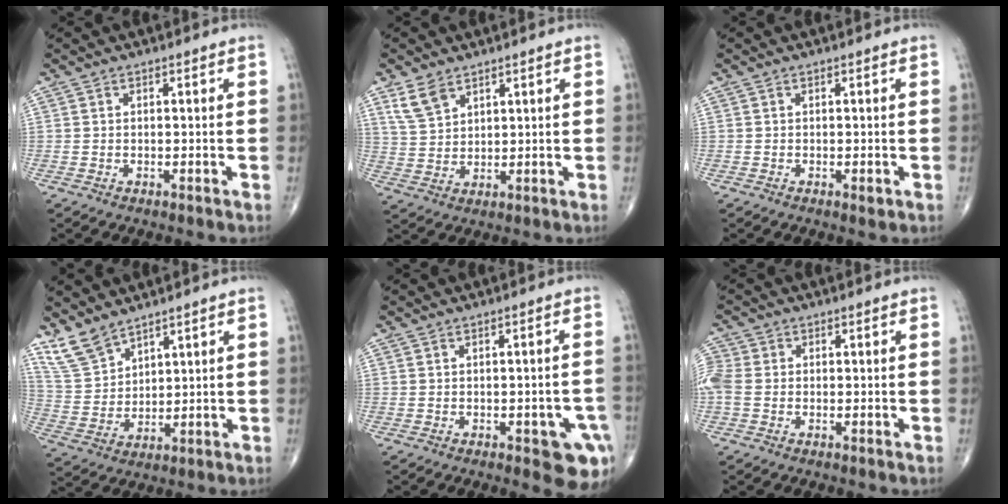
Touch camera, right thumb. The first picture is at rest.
{"total": 5.6, "force": [3.7, 3.2, 2.7], "torque": [-0.044, -0.015, 0.082]}
{"total": 0.8, "force": [-0.3, 0.4, 0.7], "torque": [-0.006, -0.002, -0.005]}
{"total": 7.4, "force": [6.2, 3.0, 2.6], "torque": [-0.051, -0.026, 0.143]}
{"total": 8.3, "force": [-3.3, 3.1, 7.0], "torque": [-0.057, 0.006, -0.036]}
{"total": 4.8, "force": [-0.3, 3.8, 3.1], "torque": [-0.086, 0.011, -0.010]}